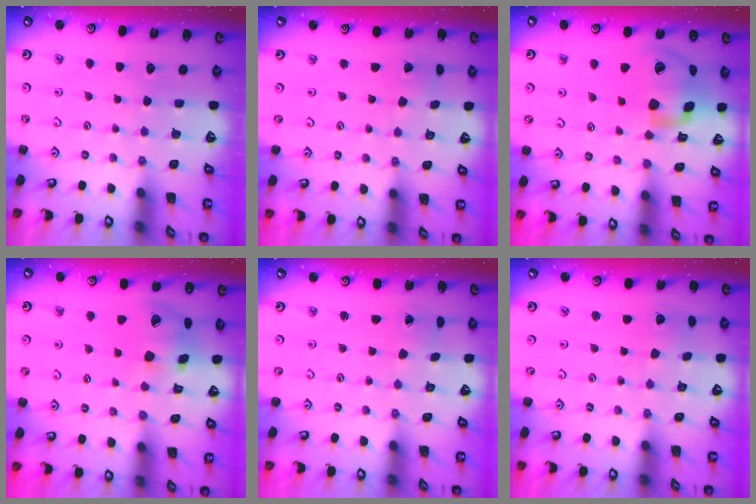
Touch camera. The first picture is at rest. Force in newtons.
{"total": 1.5, "press": 1.5, "slide": 0.1}
{"total": 19.5, "press": 19.2, "slide": 2.9}
{"total": 14.2, "press": 14.1, "slide": 2.0}
{"total": 1.2, "press": 1.2, "slide": 0.1}
{"total": 2.2, "press": 2.2, "slide": 0.2}